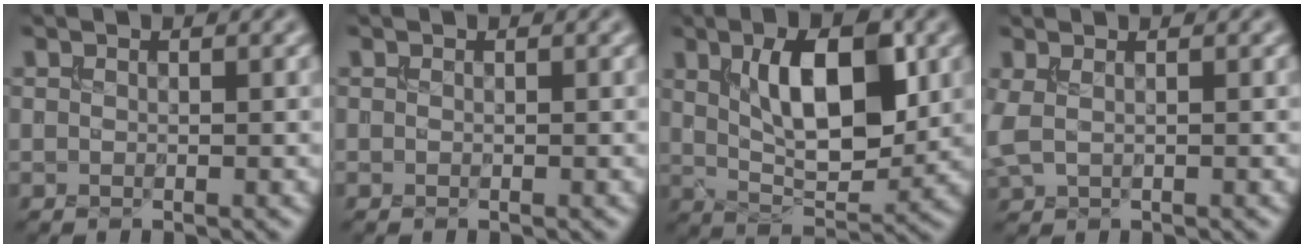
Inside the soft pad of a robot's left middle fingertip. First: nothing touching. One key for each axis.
{"total": 0.0}
{"total": 8.6, "fx": 2.3, "fy": 3.7, "fz": 7.5, "tx": -0.122, "ty": 0.000, "tz": 0.041}
{"total": 1.5, "fx": 0.5, "fy": 0.6, "fz": 1.2, "tx": -0.038, "ty": 0.002, "tz": 0.009}